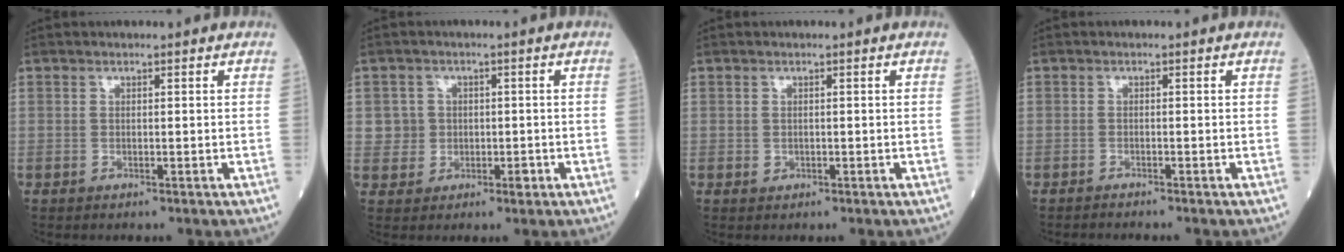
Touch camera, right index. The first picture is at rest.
{"total": 3.4, "force": [0.2, 3.4, 0.4], "torque": [0.005, 0.008, 0.009]}
{"total": 0.7, "force": [-0.1, 0.6, 0.3], "torque": [-0.005, 0.001, -0.001]}
{"total": 1.9, "force": [-1.8, -0.3, 0.6], "torque": [-0.008, -0.001, -0.025]}